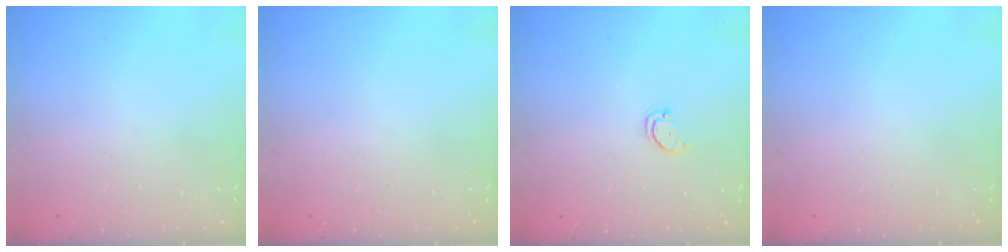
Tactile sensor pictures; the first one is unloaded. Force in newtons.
{"total": 0.0}
{"total": 2.3, "press": 2.3, "slide": 0.4}
{"total": 0.0}